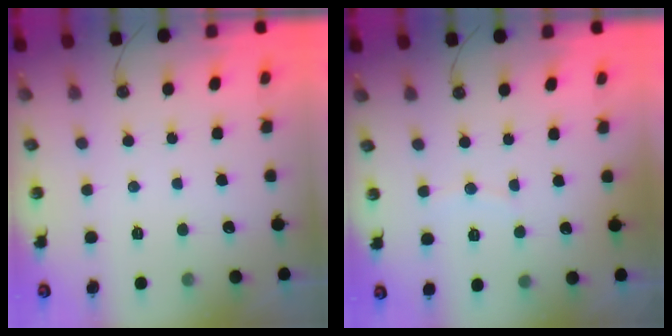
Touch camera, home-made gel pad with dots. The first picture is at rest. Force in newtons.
{"total": 3.5, "press": 3.5, "slide": 0.4}